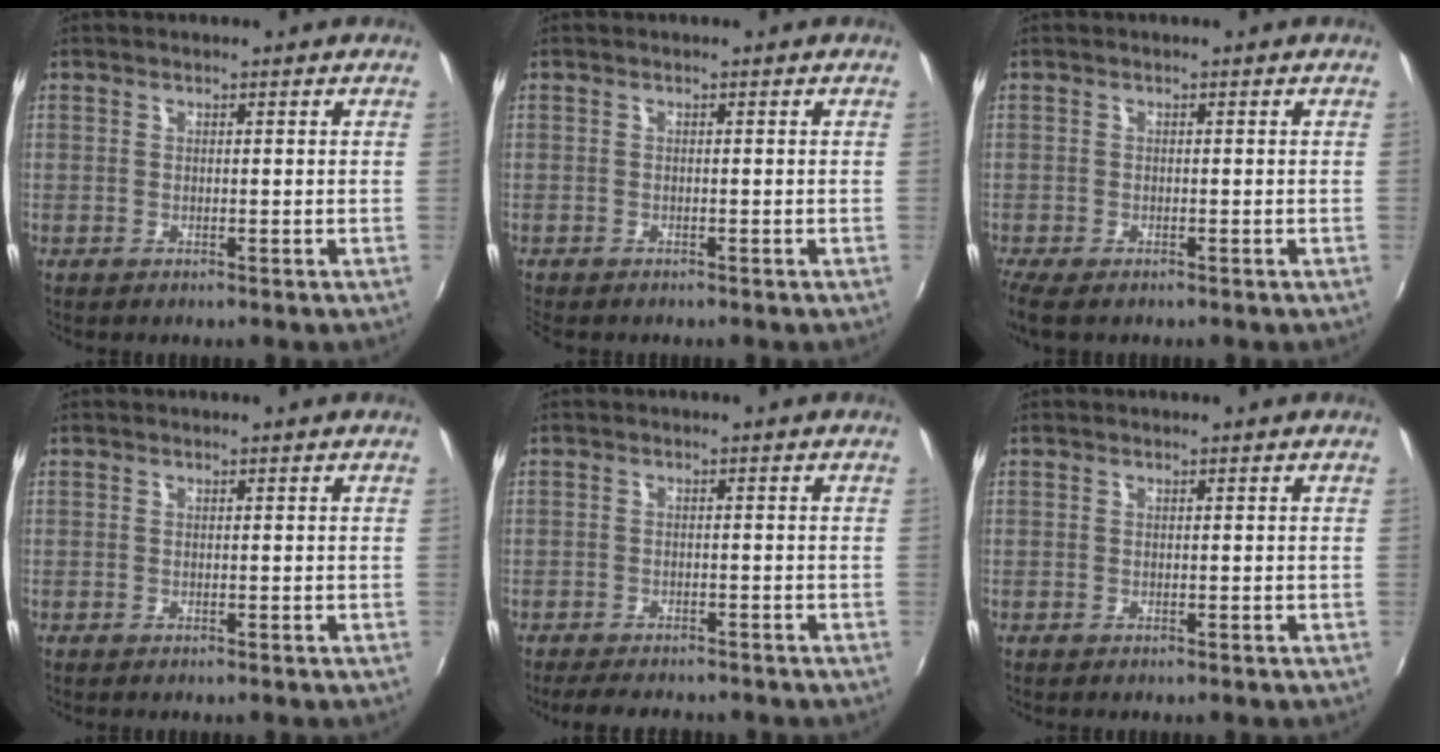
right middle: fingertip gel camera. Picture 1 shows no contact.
{"total": 1.5, "force": [-1.3, 0.5, 0.4], "torque": [-0.011, -0.010, -0.023]}
{"total": 4.6, "force": [-3.3, 1.5, 2.8], "torque": [-0.064, -0.024, -0.060]}
{"total": 0.0}
{"total": 6.6, "force": [-5.7, 2.0, 2.7], "torque": [-0.068, -0.012, -0.086]}
{"total": 0.0}